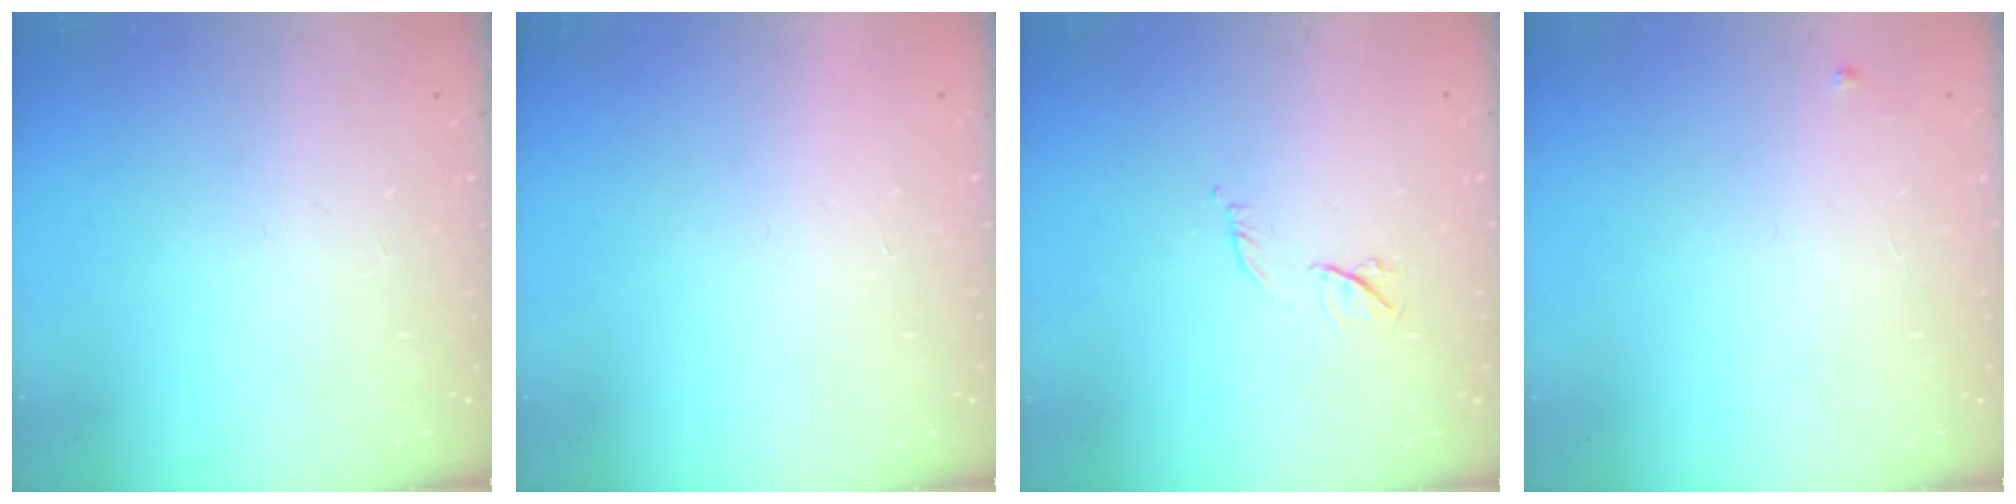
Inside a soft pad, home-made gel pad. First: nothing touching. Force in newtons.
{"total": 1.6, "press": 1.6, "slide": 0.1}
{"total": 6.2, "press": 6.1, "slide": 1.1}
{"total": 3.1, "press": 3.1, "slide": 0.5}